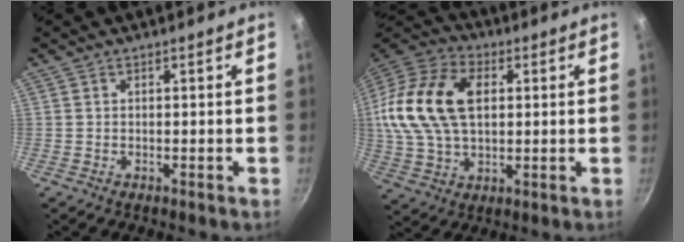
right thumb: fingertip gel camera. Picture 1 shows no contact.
{"total": 20.1, "force": [3.3, 12.9, 15.0], "torque": [-0.278, 0.018, 0.052]}